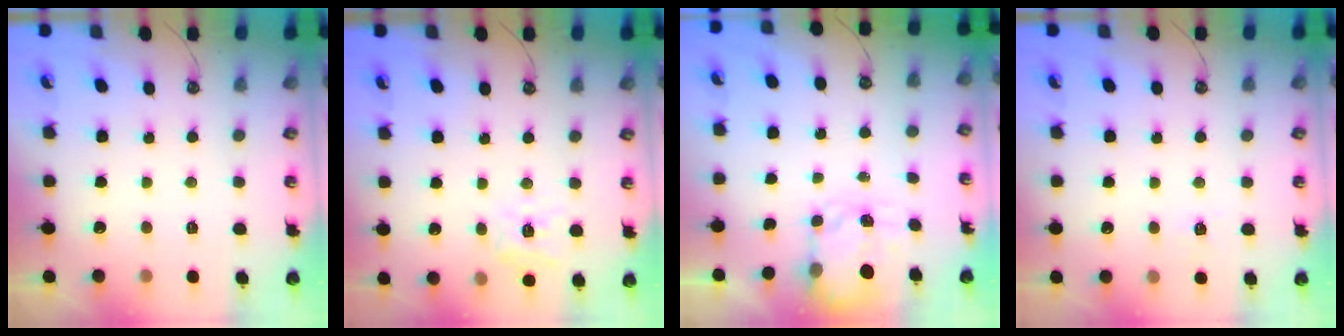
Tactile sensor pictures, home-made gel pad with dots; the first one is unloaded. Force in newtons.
{"total": 11.3, "press": 11.3, "slide": 1.4}
{"total": 3.5, "press": 3.5, "slide": 0.4}
{"total": 2.7, "press": 2.7, "slide": 0.3}